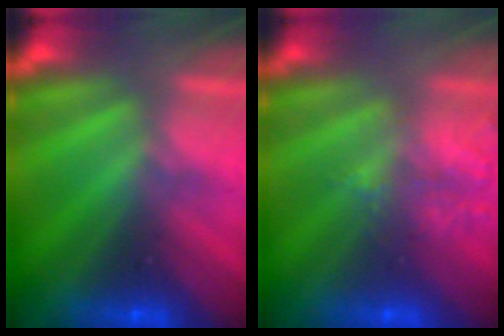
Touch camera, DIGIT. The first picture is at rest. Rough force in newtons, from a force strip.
{"total": 1.6}